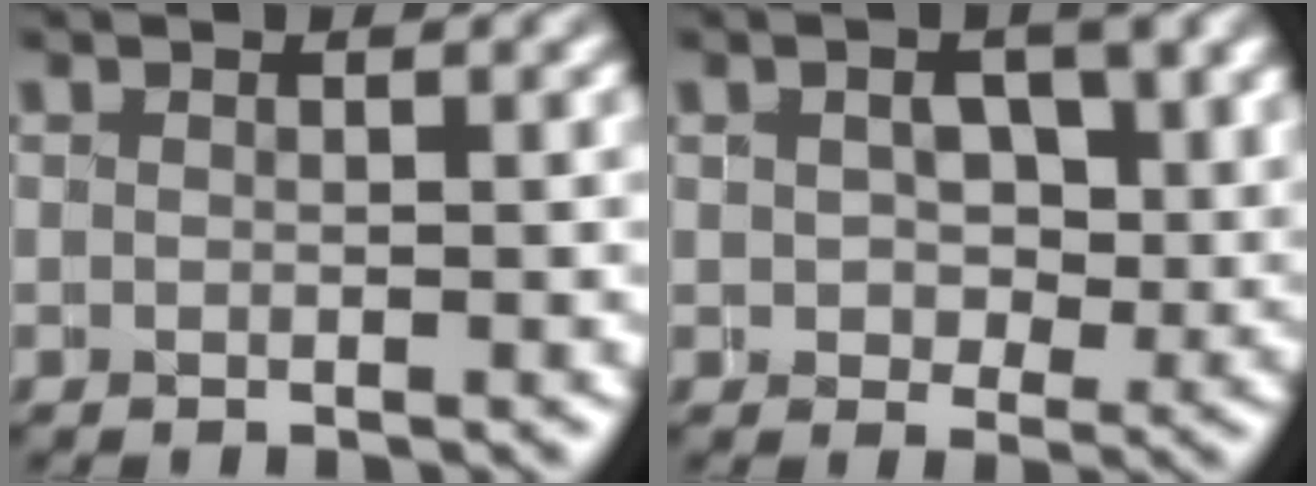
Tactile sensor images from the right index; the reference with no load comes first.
{"total": 2.6, "force": [1.0, 1.5, 1.9], "torque": [-0.021, -0.003, 0.021]}